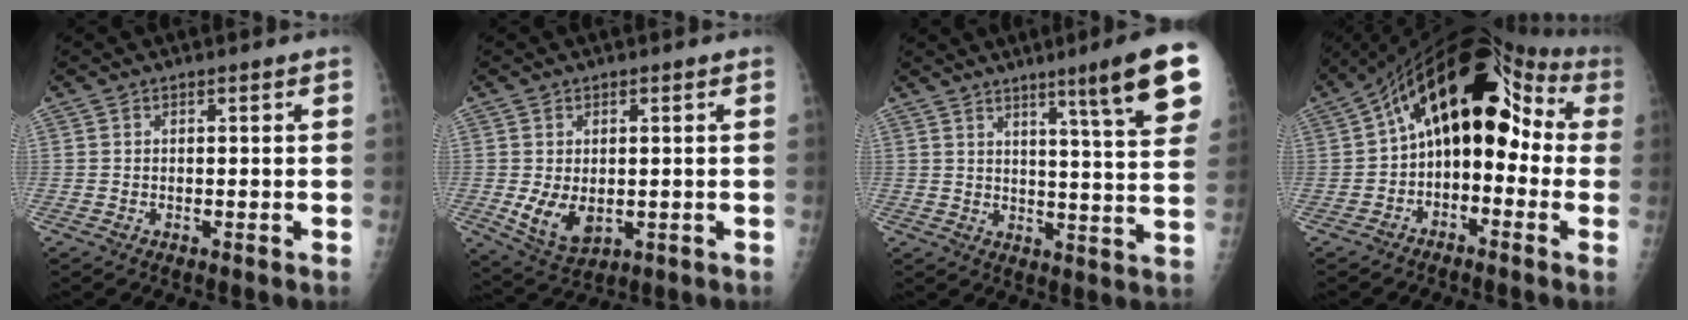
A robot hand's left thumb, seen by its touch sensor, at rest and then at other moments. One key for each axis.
{"total": 6.8, "fx": -0.7, "fy": 4.5, "fz": 5.1, "tx": -0.078, "ty": -0.017, "tz": 0.004}
{"total": 14.7, "fx": 8.0, "fy": 0.6, "fz": 12.3, "tx": -0.157, "ty": -0.038, "tz": 0.106}
{"total": 17.8, "fx": 1.3, "fy": 10.3, "fz": 14.4, "tx": -0.175, "ty": 0.063, "tz": 0.007}